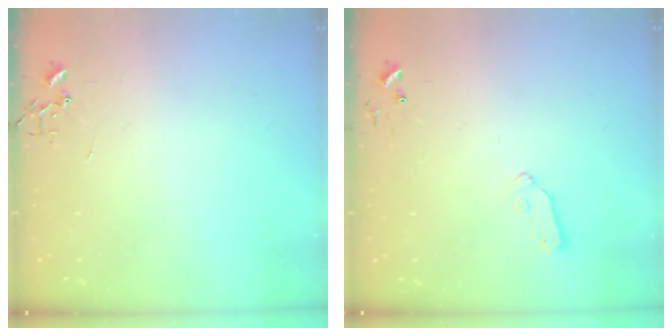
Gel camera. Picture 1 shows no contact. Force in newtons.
{"total": 6.8, "press": 6.7, "slide": 0.8}